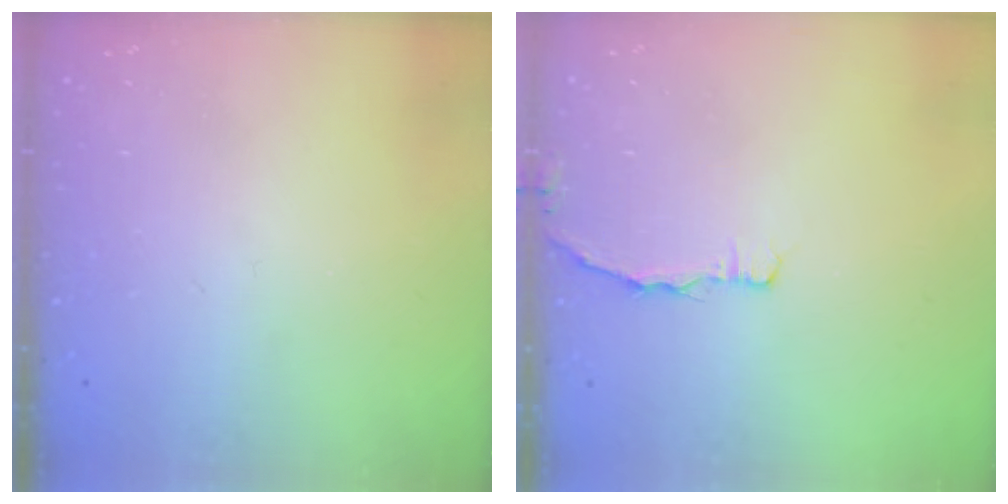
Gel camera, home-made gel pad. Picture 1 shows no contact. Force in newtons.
{"total": 2.0, "press": 2.0, "slide": 0.3}